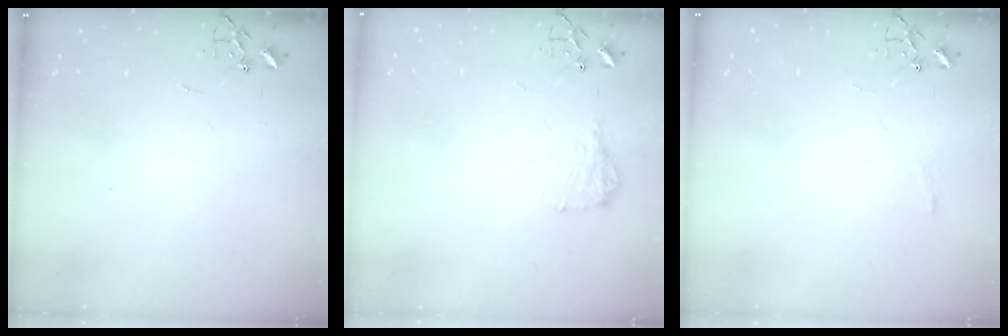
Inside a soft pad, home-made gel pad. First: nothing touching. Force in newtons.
{"total": 9.3, "press": 9.3, "slide": 0.3}
{"total": 4.8, "press": 4.8, "slide": 0.6}